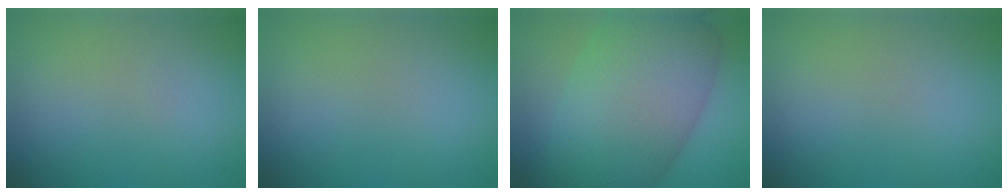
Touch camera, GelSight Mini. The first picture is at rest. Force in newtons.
{"total": 0.0}
{"total": 12.0, "press": 12.0, "slide": 0.2}
{"total": 0.0}